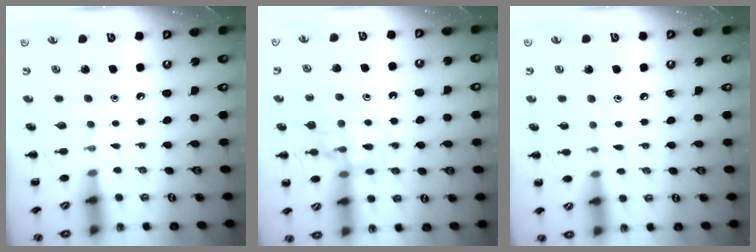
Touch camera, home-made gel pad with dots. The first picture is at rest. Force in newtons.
{"total": 13.9, "press": 13.7, "slide": 2.5}
{"total": 6.3, "press": 5.9, "slide": 2.2}